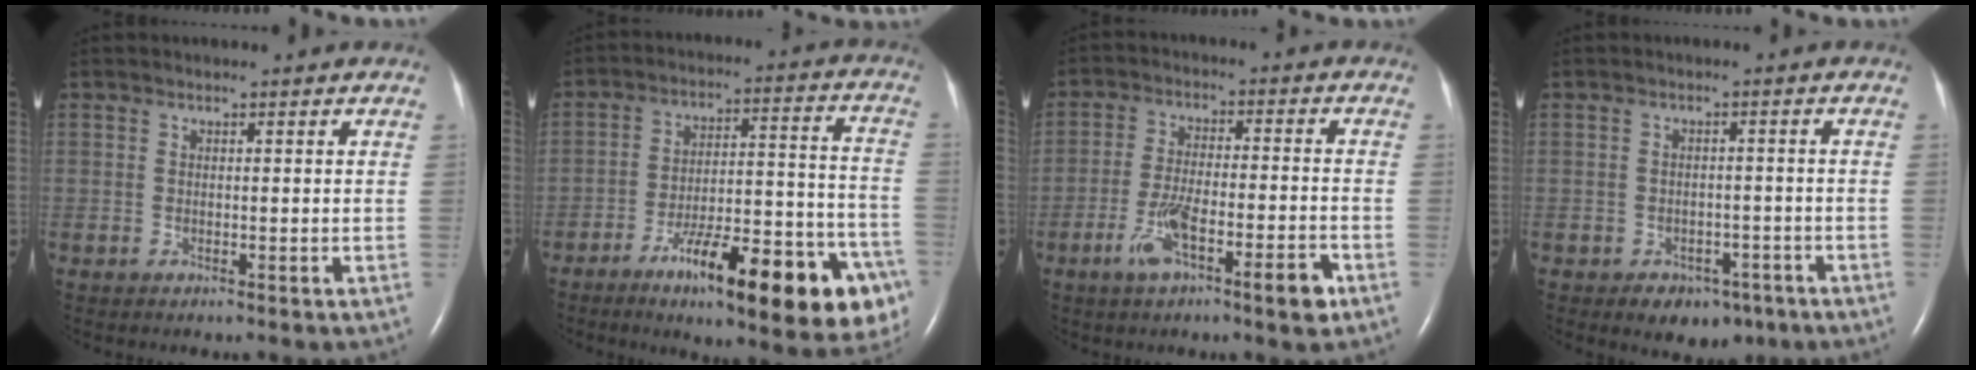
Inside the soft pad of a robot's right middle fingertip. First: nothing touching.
{"total": 22.3, "force": [-12.3, 4.8, 18.0], "torque": [-0.173, 0.031, -0.172]}
{"total": 9.2, "force": [-4.7, 1.5, 7.7], "torque": [-0.143, -0.002, -0.077]}
{"total": 5.0, "force": [-3.1, 3.3, 2.1], "torque": [-0.027, 0.008, -0.033]}